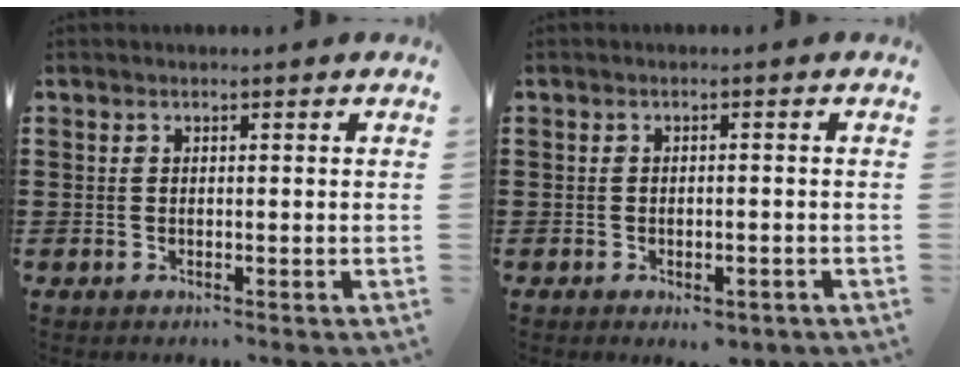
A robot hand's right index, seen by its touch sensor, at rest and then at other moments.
{"total": 1.8, "force": [-1.5, 0.6, 0.9], "torque": [-0.019, -0.001, -0.028]}